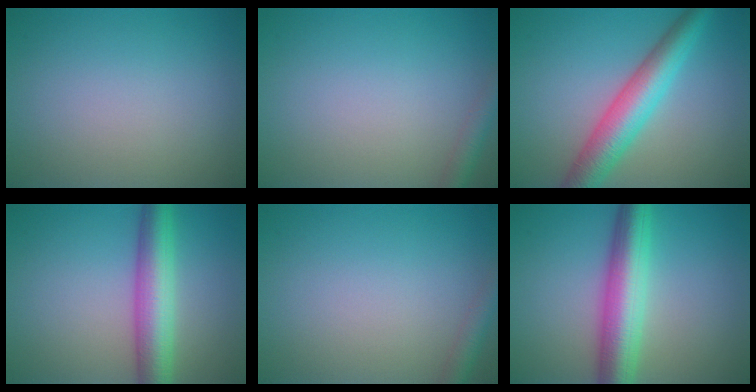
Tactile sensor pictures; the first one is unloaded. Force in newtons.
{"total": 2.0, "press": 2.0, "slide": 0.1}
{"total": 6.2, "press": 6.2, "slide": 0.1}
{"total": 6.3, "press": 6.3, "slide": 0.1}
{"total": 2.0, "press": 2.0, "slide": 0.1}
{"total": 7.0, "press": 7.0, "slide": 0.2}